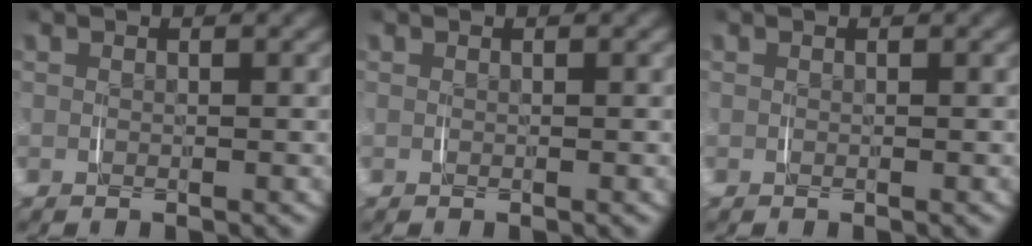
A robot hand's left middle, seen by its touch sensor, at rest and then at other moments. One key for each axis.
{"total": 0.0}
{"total": 0.0}